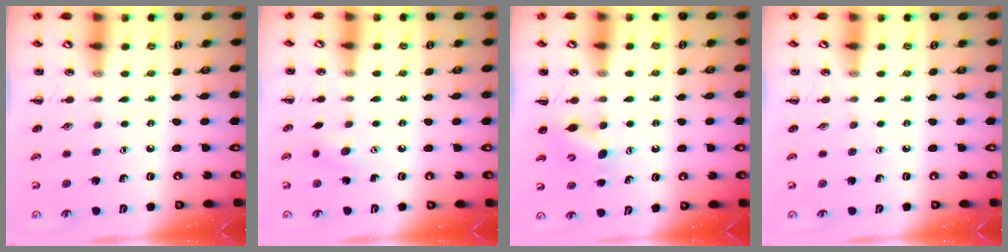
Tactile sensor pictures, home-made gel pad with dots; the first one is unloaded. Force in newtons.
{"total": 5.8, "press": 5.7, "slide": 1.3}
{"total": 4.6, "press": 4.5, "slide": 0.4}
{"total": 0.0}